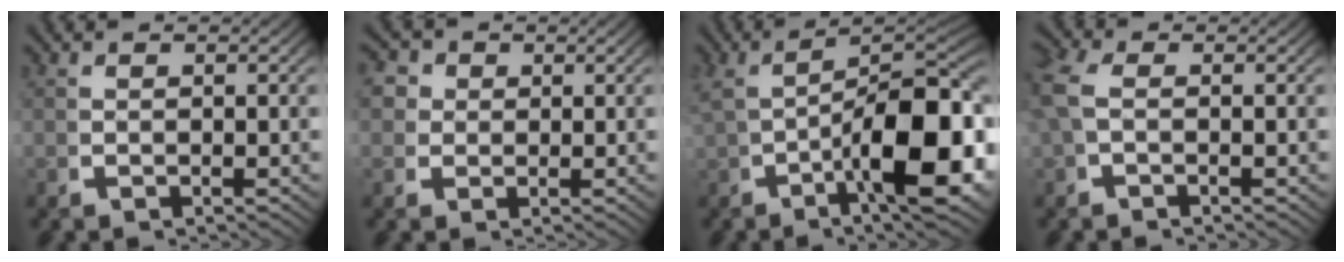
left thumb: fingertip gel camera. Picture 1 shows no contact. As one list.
[{"total": 4.1, "force": [1.3, 3.5, 1.6], "torque": [-0.040, -0.006, 0.019]}, {"total": 14.0, "force": [-0.5, 6.7, 12.2], "torque": [-0.181, -0.028, 0.007]}, {"total": 2.6, "force": [0.0, 1.9, 1.8], "torque": [-0.054, 0.001, 0.000]}]